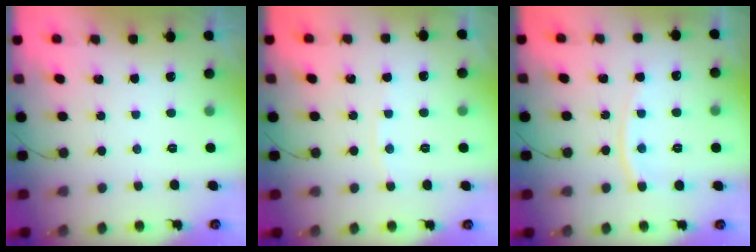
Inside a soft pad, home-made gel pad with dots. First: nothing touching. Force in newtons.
{"total": 3.9, "press": 3.8, "slide": 0.6}
{"total": 9.1, "press": 9.1, "slide": 0.8}